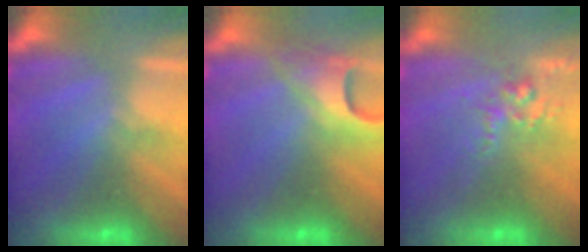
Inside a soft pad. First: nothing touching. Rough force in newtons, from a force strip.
{"total": 4.8}
{"total": 2.6}